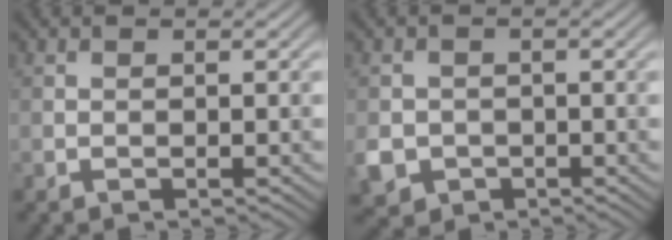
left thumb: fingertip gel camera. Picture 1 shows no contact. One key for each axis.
{"total": 3.7, "fx": -1.4, "fy": 3.2, "fz": 1.4, "tx": -0.039, "ty": -0.014, "tz": -0.031}